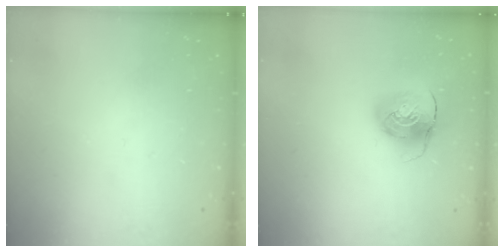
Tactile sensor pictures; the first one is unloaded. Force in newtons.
{"total": 10.3, "press": 10.3, "slide": 0.5}